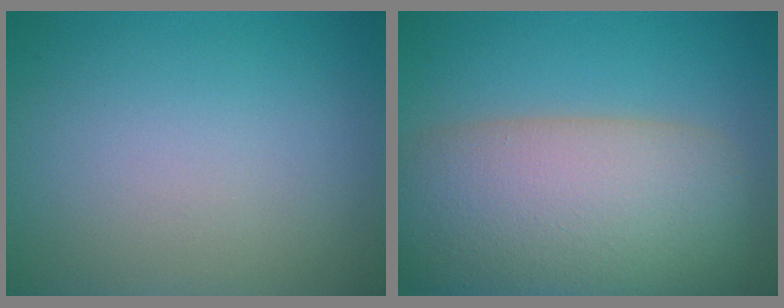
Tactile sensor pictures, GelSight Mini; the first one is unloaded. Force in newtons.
{"total": 12.2, "press": 12.1, "slide": 0.7}